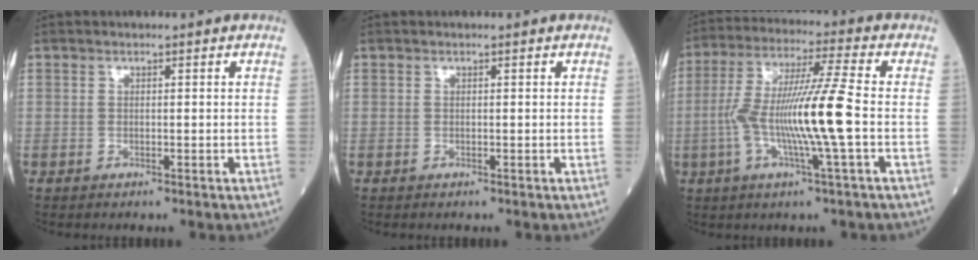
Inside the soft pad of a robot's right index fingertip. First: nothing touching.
{"total": 0.0}
{"total": 12.8, "force": [-2.1, -0.9, 12.6], "torque": [-0.242, 0.002, -0.047]}